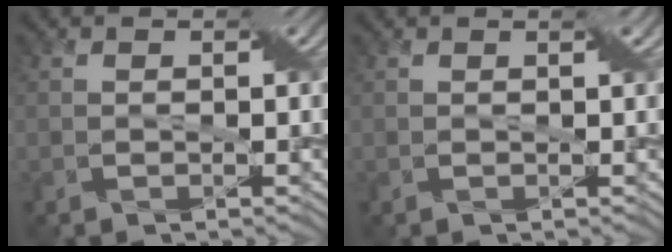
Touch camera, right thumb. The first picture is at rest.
{"total": 0.8, "force": [0.4, 0.0, 0.7], "torque": [-0.013, 0.004, 0.007]}